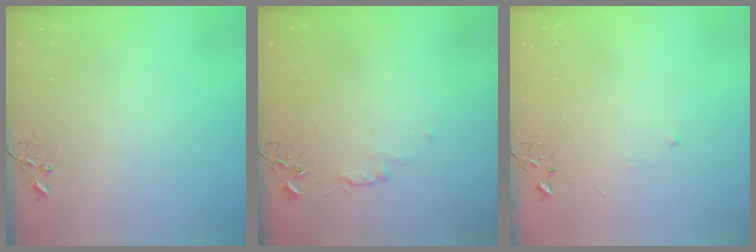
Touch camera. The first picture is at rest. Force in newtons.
{"total": 4.8, "press": 4.7, "slide": 0.6}
{"total": 2.9, "press": 2.8, "slide": 0.5}